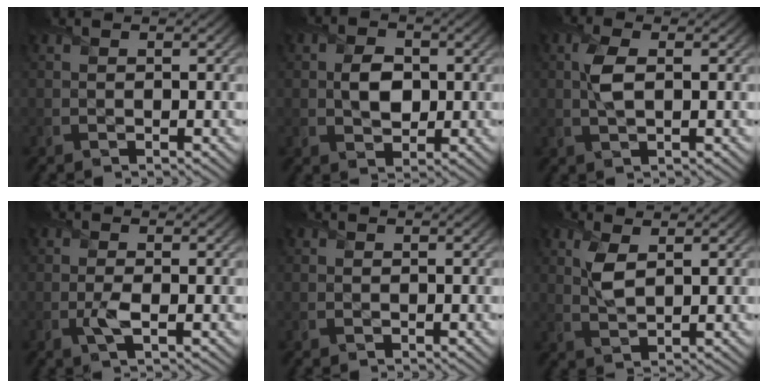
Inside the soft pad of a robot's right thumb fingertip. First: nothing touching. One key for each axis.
{"total": 3.8, "fx": 0.1, "fy": 2.9, "fz": 2.5, "tx": -0.052, "ty": -0.005, "tz": -0.001}
{"total": 2.9, "fx": 0.4, "fy": 1.2, "fz": 2.7, "tx": -0.065, "ty": 0.002, "tz": 0.007}
{"total": 1.4, "fx": -0.3, "fy": 0.5, "fz": 1.3, "tx": -0.026, "ty": -0.001, "tz": -0.009}
{"total": 0.0}
{"total": 3.3, "fx": 1.4, "fy": 1.4, "fz": 2.6, "tx": -0.064, "ty": -0.002, "tz": 0.031}